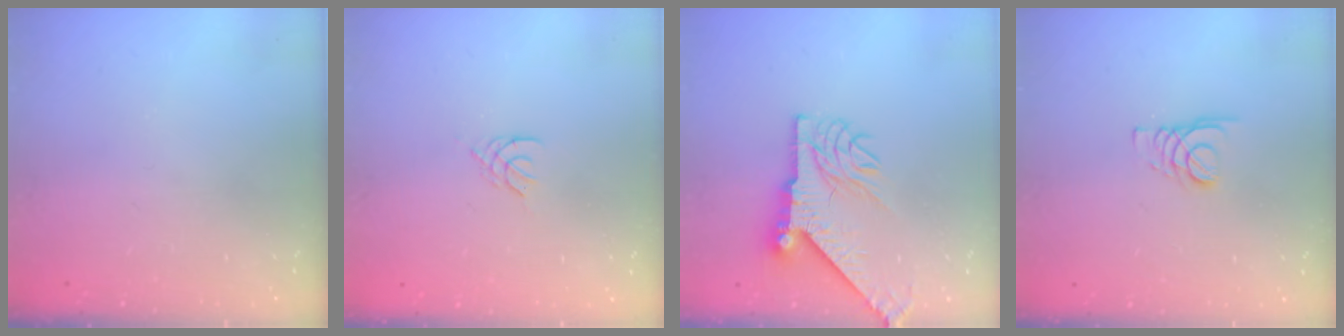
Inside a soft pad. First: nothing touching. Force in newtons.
{"total": 2.1, "press": 2.0, "slide": 0.4}
{"total": 10.2, "press": 10.1, "slide": 1.6}
{"total": 1.8, "press": 1.7, "slide": 0.1}